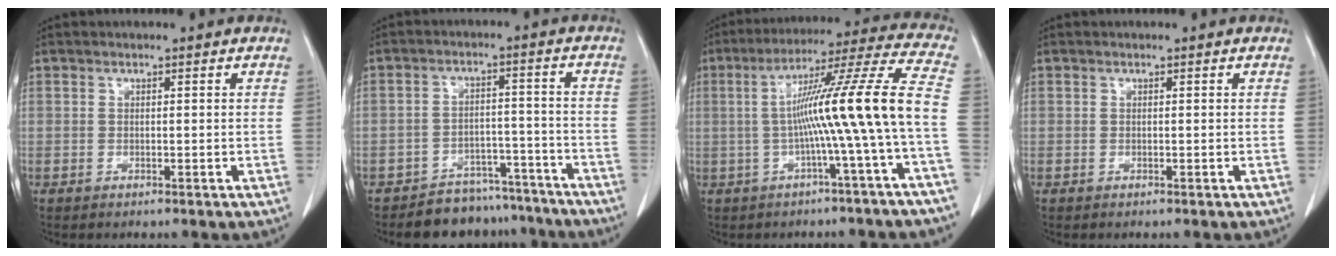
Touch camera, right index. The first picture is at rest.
{"total": 8.7, "force": [-7.6, 4.2, 0.1], "torque": [0.029, 0.039, -0.109]}
{"total": 14.9, "force": [-2.1, -2.5, 14.5], "torque": [-0.222, 0.022, -0.039]}
{"total": 0.0}